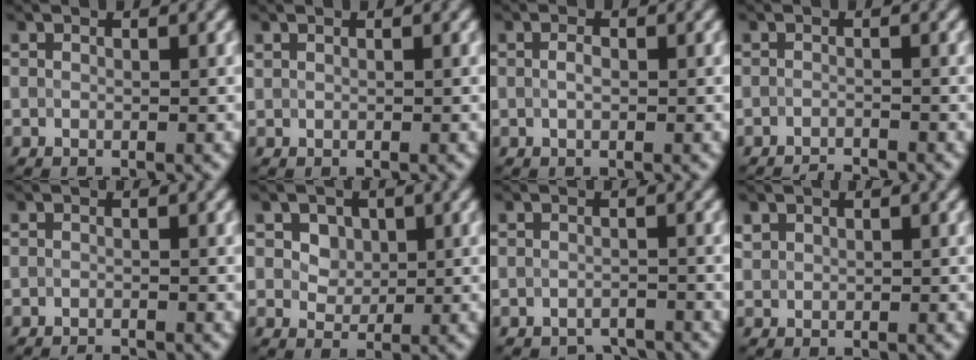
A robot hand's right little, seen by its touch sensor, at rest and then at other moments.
{"total": 0.0}
{"total": 1.1, "force": [0.0, 0.6, 0.9], "torque": [-0.020, 0.001, -0.001]}
{"total": 1.5, "force": [-1.4, 0.2, 0.5], "torque": [0.001, -0.002, -0.028]}
{"total": 0.8, "force": [-0.8, 0.1, 0.2], "torque": [-0.001, -0.002, -0.017]}
{"total": 2.5, "force": [0.9, 2.0, 1.2], "torque": [-0.024, -0.007, 0.025]}
{"total": 2.0, "force": [-1.9, 0.6, 0.3], "torque": [0.003, 0.000, -0.028]}
{"total": 0.7, "force": [0.5, 0.5, 0.0], "torque": [-0.001, -0.001, 0.014]}